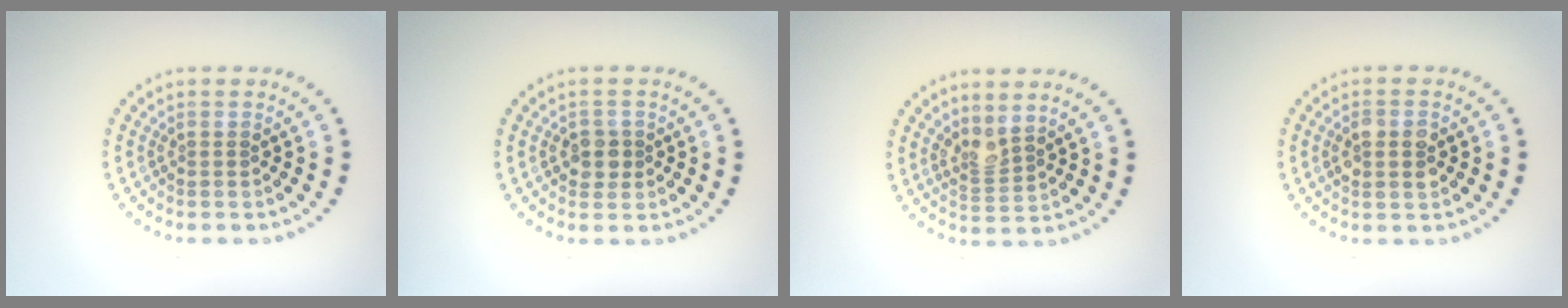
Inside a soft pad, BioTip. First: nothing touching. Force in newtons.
{"total": 1.9, "press": 1.8, "slide": 0.7}
{"total": 2.1, "press": 1.5, "slide": 1.5}
{"total": 2.3, "press": 2.2, "slide": 0.4}